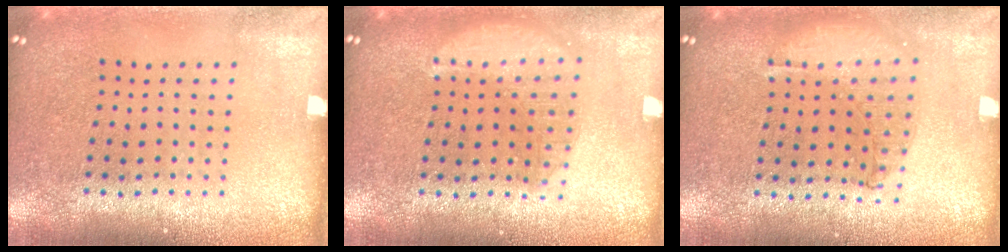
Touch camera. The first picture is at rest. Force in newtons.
{"total": 1.4, "press": 1.4, "slide": 0.1}
{"total": 0.7, "press": 0.7, "slide": 0.2}